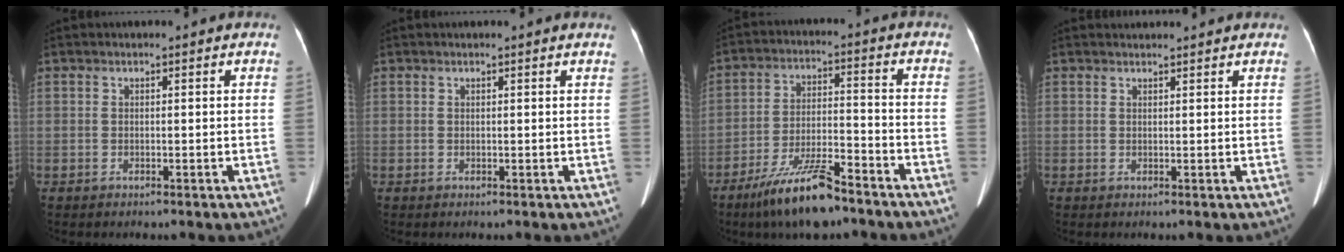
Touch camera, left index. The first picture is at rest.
{"total": 0.8, "force": [0.7, -0.1, 0.2], "torque": [-0.012, -0.002, 0.008]}
{"total": 11.2, "force": [-8.5, 1.8, 7.1], "torque": [-0.143, -0.020, -0.150]}
{"total": 2.9, "force": [2.8, 0.2, 0.4], "torque": [-0.010, 0.022, 0.037]}